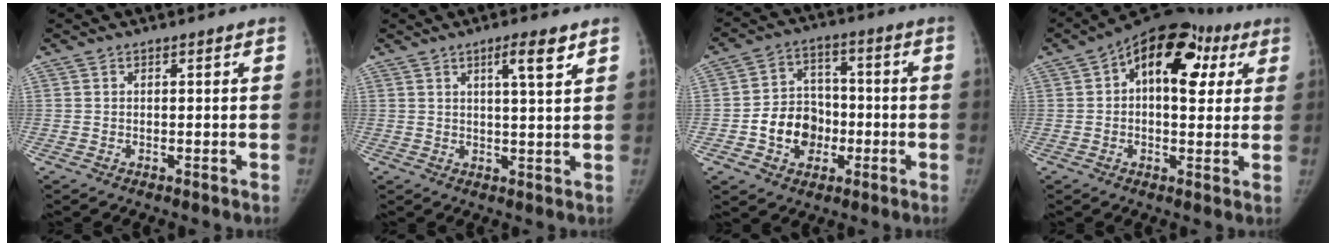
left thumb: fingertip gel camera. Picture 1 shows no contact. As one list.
[{"total": 5.1, "force": [2.8, 0.6, 4.3], "torque": [-0.065, -0.016, 0.045]}, {"total": 10.9, "force": [-2.9, 9.0, 5.5], "torque": [-0.049, 0.029, -0.052]}, {"total": 17.4, "force": [5.5, 10.0, 13.1], "torque": [-0.149, 0.023, 0.072]}]